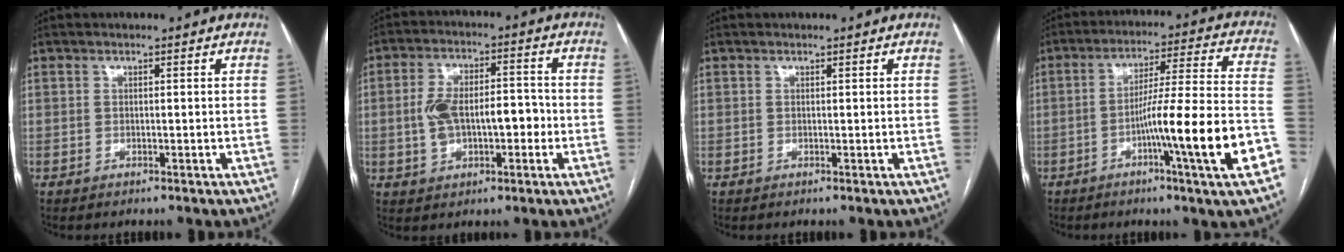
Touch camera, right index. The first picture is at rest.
{"total": 9.5, "force": [-1.2, 4.9, 8.1], "torque": [-0.147, 0.031, -0.014]}
{"total": 0.0}
{"total": 16.2, "force": [-6.2, -0.9, 14.9], "torque": [-0.226, -0.001, -0.096]}